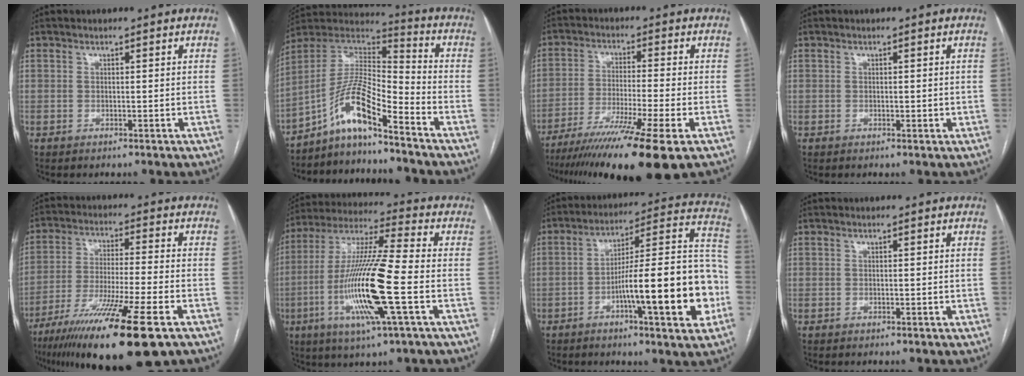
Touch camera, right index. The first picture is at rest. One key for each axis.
{"total": 11.2, "fx": -7.6, "fy": 1.3, "fz": 8.1, "tx": -0.164, "ty": 0.025, "tz": -0.142}
{"total": 15.9, "fx": -11.0, "fy": -1.1, "fz": 11.5, "tx": -0.185, "ty": -0.046, "tz": -0.181}
{"total": 1.1, "fx": 0.0, "fy": 0.6, "fz": 0.9, "tx": -0.013, "ty": 0.000, "tz": 0.001}
{"total": 19.1, "fx": -11.9, "fy": 0.6, "fz": 15.0, "tx": -0.243, "ty": -0.051, "tz": -0.201}
{"total": 17.3, "fx": -4.4, "fy": 0.5, "fz": 16.8, "tx": -0.342, "ty": -0.013, "tz": -0.088}
{"total": 20.9, "fx": -6.0, "fy": 2.5, "fz": 19.9, "tx": -0.253, "ty": 0.022, "tz": -0.085}
{"total": 0.0}